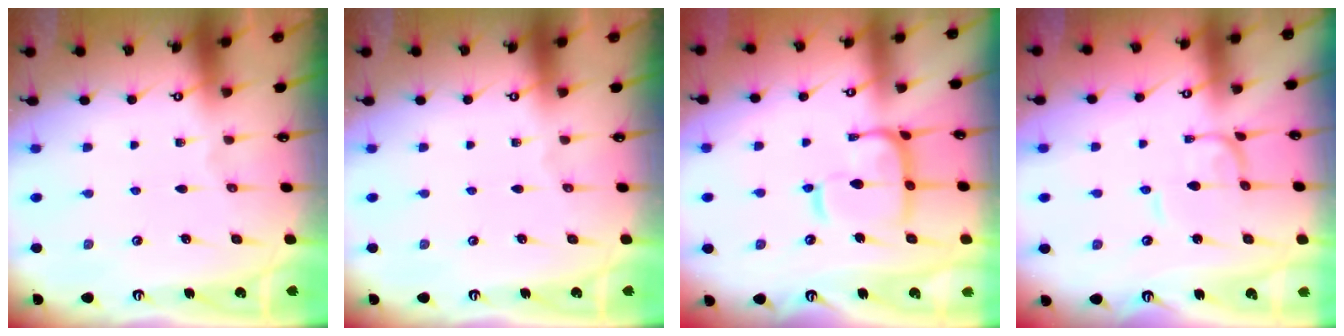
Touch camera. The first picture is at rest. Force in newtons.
{"total": 0.0}
{"total": 10.8, "press": 10.8, "slide": 1.2}
{"total": 1.7, "press": 1.7, "slide": 0.2}